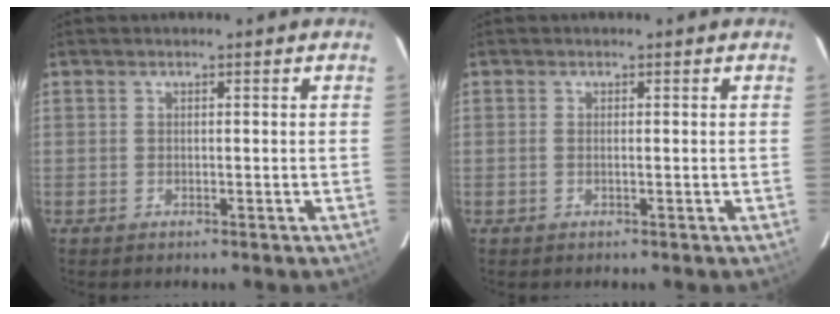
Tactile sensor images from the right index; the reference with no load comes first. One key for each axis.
{"total": 0.6, "fx": -0.1, "fy": -0.1, "fz": 0.6, "tx": -0.012, "ty": 0.000, "tz": -0.003}